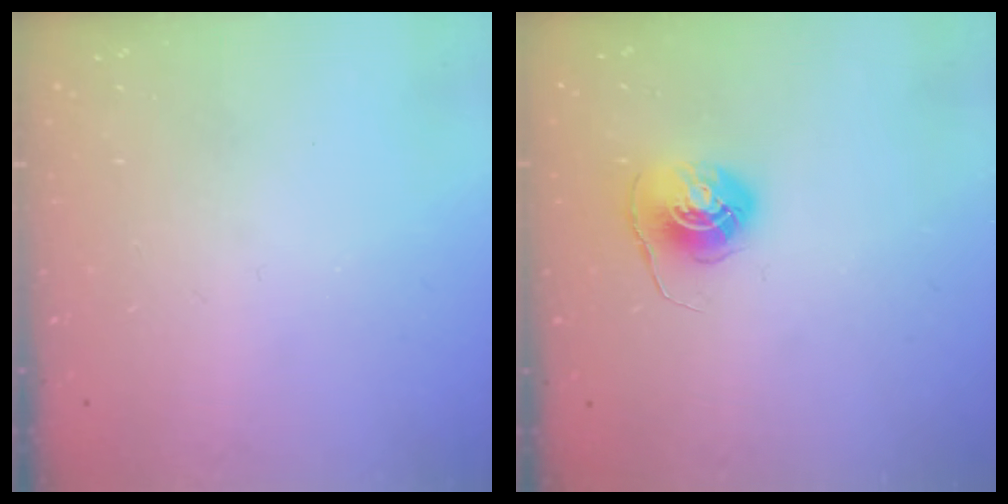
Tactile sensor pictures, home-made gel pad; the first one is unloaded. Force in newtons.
{"total": 6.0, "press": 6.0, "slide": 0.4}